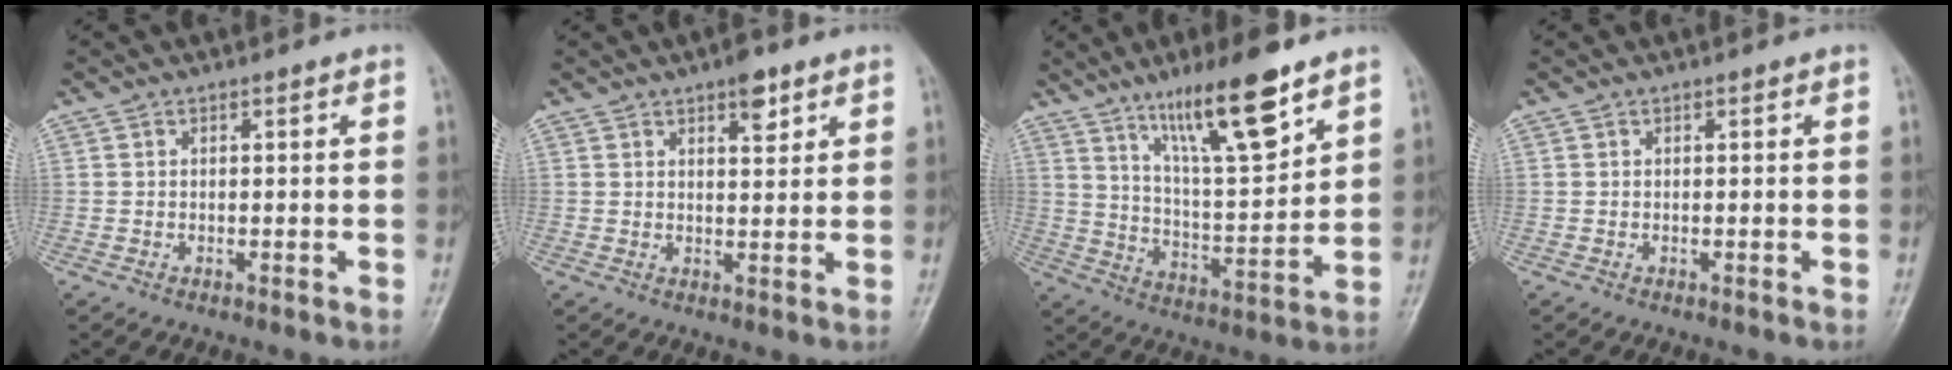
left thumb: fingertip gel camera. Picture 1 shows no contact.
{"total": 4.5, "force": [2.8, 1.9, 3.1], "torque": [-0.030, -0.014, 0.038]}
{"total": 16.1, "force": [10.4, 3.4, 11.9], "torque": [-0.187, -0.057, 0.189]}
{"total": 0.0}